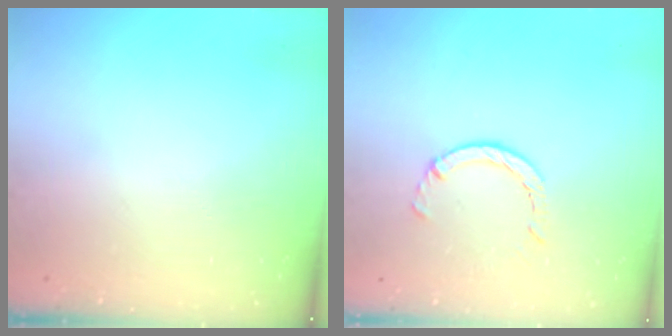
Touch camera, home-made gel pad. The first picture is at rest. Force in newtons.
{"total": 2.5, "press": 2.4, "slide": 0.4}